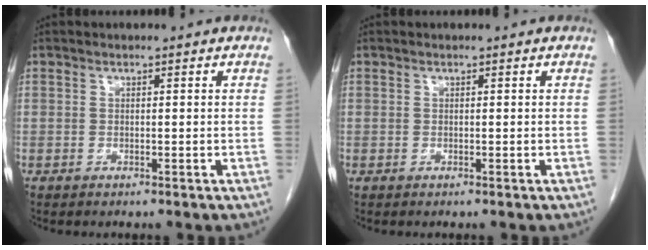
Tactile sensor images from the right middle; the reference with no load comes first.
{"total": 0.0}